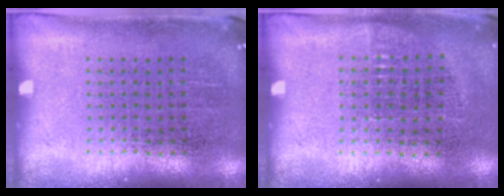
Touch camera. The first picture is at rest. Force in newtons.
{"total": 0.7, "press": 0.6, "slide": 0.3}